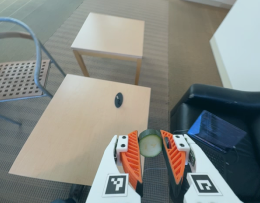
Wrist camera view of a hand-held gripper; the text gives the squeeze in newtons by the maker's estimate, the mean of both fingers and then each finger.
{"total": 9.0, "left": 8.9, "right": 9.0}